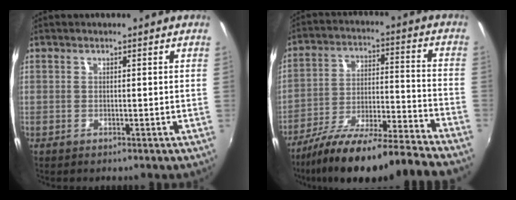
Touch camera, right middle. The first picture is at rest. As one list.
[{"total": 22.5, "force": [-19.5, -0.4, 11.1], "torque": [-0.188, -0.047, -0.308]}]